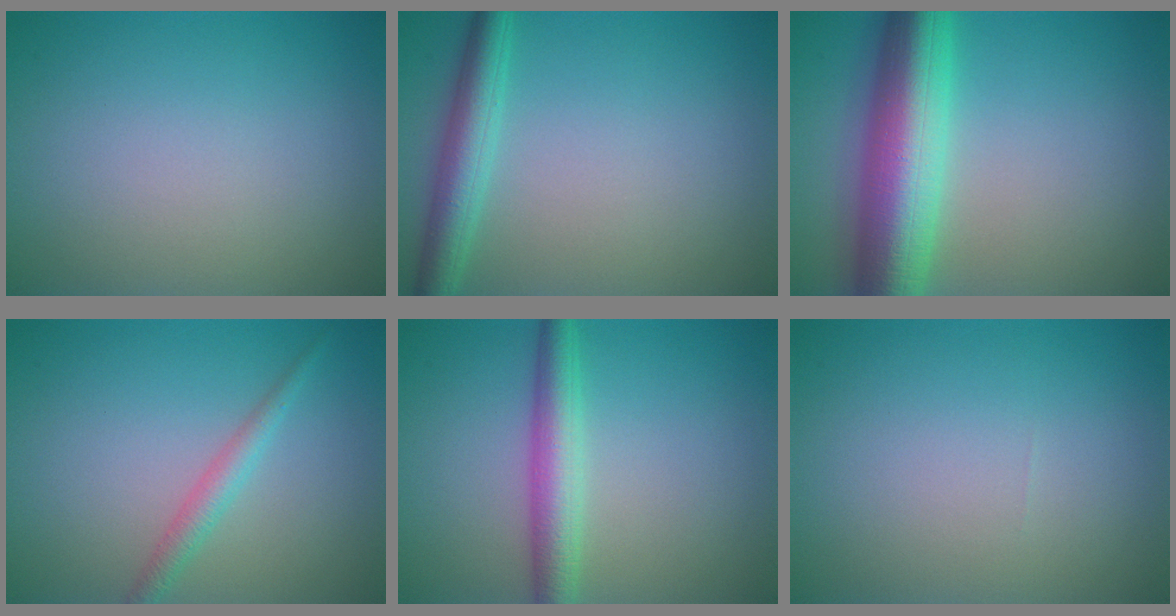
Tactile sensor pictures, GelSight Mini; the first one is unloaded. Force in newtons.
{"total": 3.8, "press": 3.8, "slide": 0.1}
{"total": 10.1, "press": 10.1, "slide": 0.1}
{"total": 1.9, "press": 1.9, "slide": 0.0}
{"total": 3.9, "press": 3.9, "slide": 0.1}
{"total": 0.0}